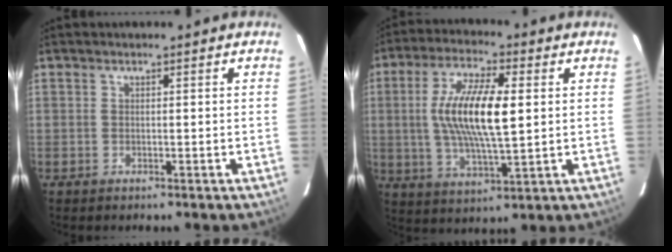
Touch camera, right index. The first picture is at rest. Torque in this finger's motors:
{"motor_torque": [1.01, 0.41, 1.02, 0.21]}